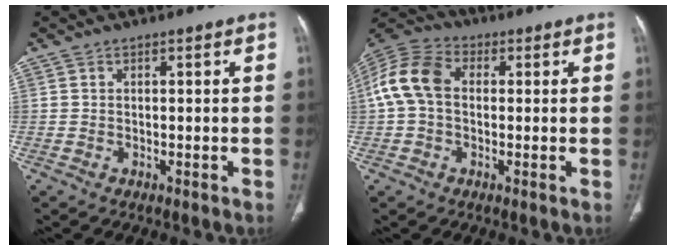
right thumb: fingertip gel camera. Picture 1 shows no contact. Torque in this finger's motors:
{"motor_torque": [-0.53, 0.81, 0.57, -0.21, 0.10]}